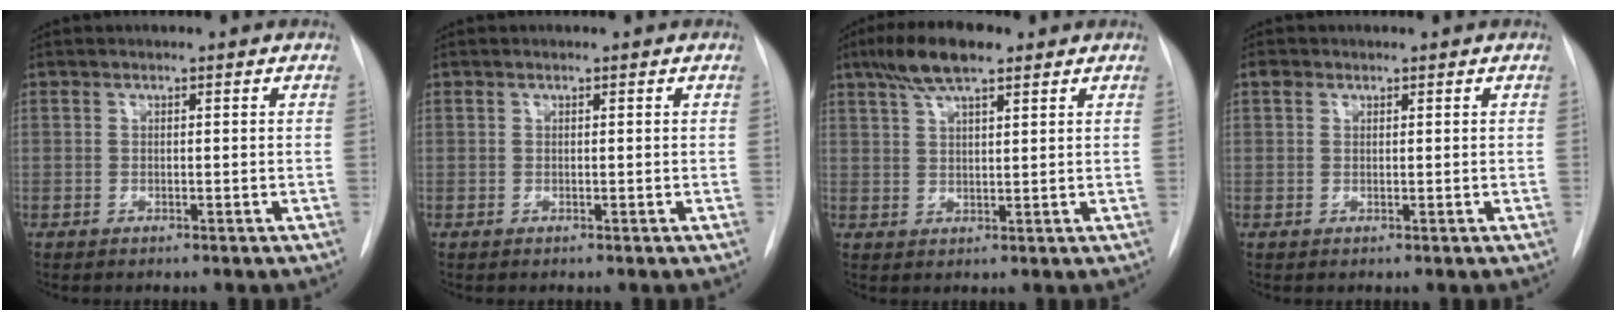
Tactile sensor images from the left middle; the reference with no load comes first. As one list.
[{"total": 0.0}, {"total": 7.6, "force": [5.1, 1.7, 5.3], "torque": [-0.109, 0.017, 0.092]}, {"total": 1.1, "force": [0.7, 0.9, 0.3], "torque": [-0.006, 0.010, 0.011]}]